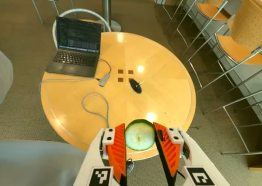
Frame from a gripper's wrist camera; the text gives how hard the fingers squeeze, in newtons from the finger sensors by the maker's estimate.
{"total": 9.0, "left": 9.1, "right": 8.8}